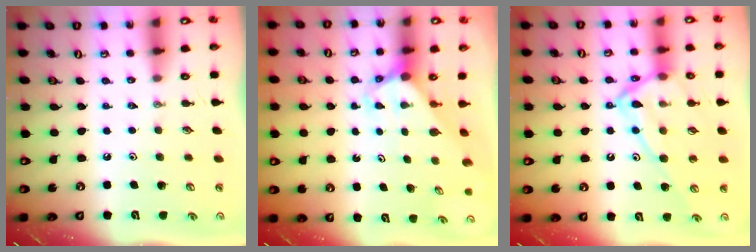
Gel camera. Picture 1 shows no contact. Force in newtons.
{"total": 3.0, "press": 3.0, "slide": 0.2}
{"total": 17.2, "press": 17.2, "slide": 1.4}